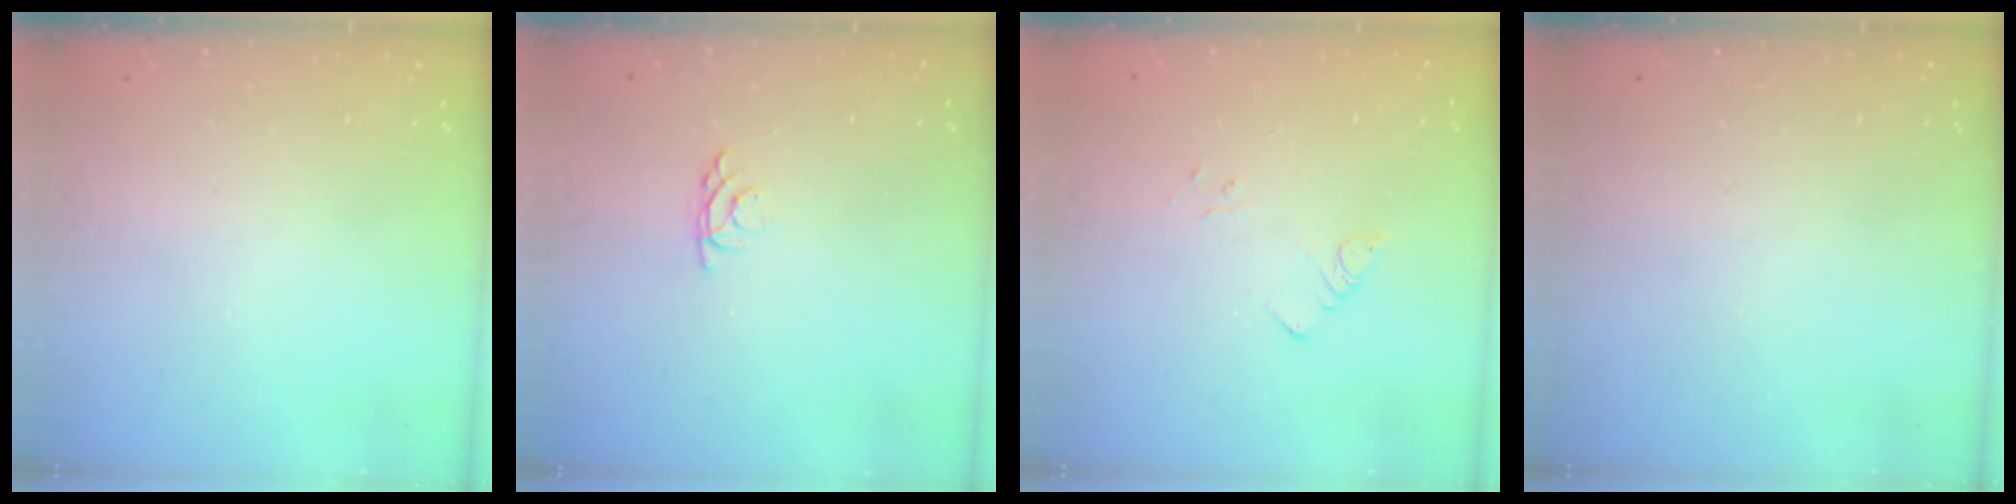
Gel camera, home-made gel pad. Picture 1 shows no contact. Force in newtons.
{"total": 3.4, "press": 3.3, "slide": 0.5}
{"total": 5.3, "press": 5.2, "slide": 0.6}
{"total": 0.0}